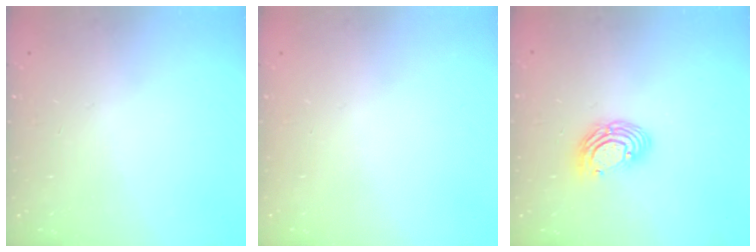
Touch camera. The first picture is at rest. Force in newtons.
{"total": 0.0}
{"total": 8.5, "press": 8.4, "slide": 1.3}